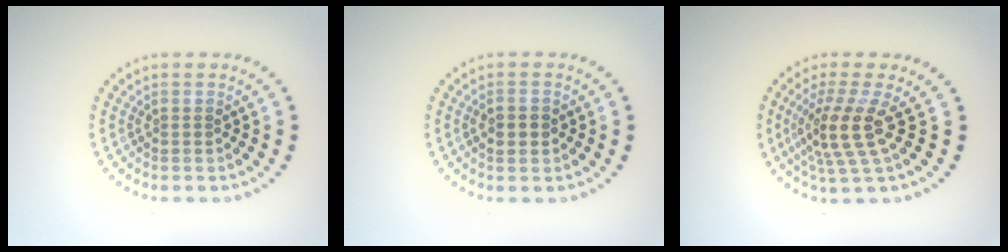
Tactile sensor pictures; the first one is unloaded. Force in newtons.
{"total": 2.3, "press": 2.3, "slide": 0.0}
{"total": 4.2, "press": 3.1, "slide": 2.8}